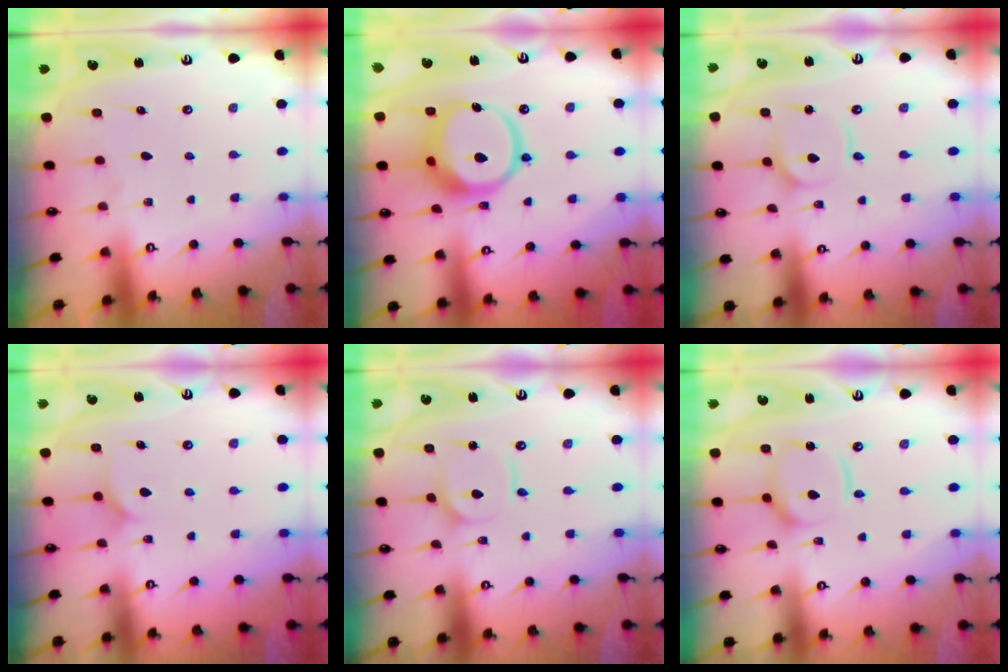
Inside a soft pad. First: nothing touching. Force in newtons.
{"total": 15.9, "press": 15.8, "slide": 1.9}
{"total": 2.5, "press": 2.5, "slide": 0.2}
{"total": 8.4, "press": 8.4, "slide": 0.6}
{"total": 2.5, "press": 2.5, "slide": 0.2}
{"total": 12.3, "press": 12.2, "slide": 1.4}